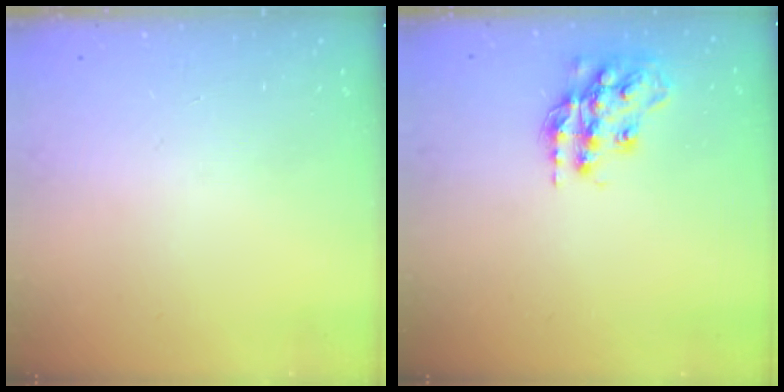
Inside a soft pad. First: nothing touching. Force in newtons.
{"total": 16.0, "press": 16.0, "slide": 1.2}